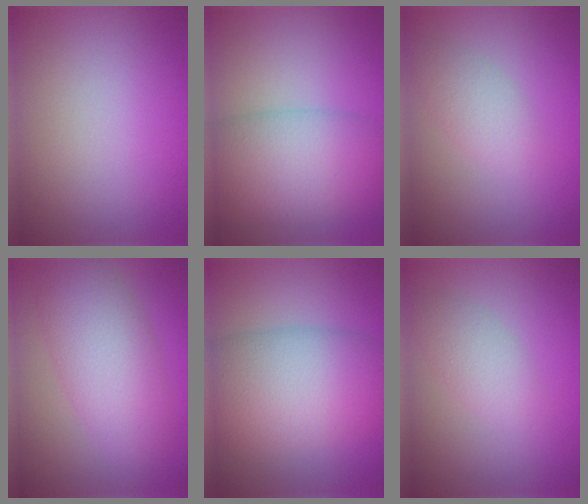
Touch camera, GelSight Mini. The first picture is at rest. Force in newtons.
{"total": 8.2, "press": 8.2, "slide": 0.3}
{"total": 2.4, "press": 2.4, "slide": 0.0}
{"total": 6.6, "press": 6.6, "slide": 0.2}
{"total": 9.9, "press": 9.9, "slide": 0.3}
{"total": 2.4, "press": 2.4, "slide": 0.0}